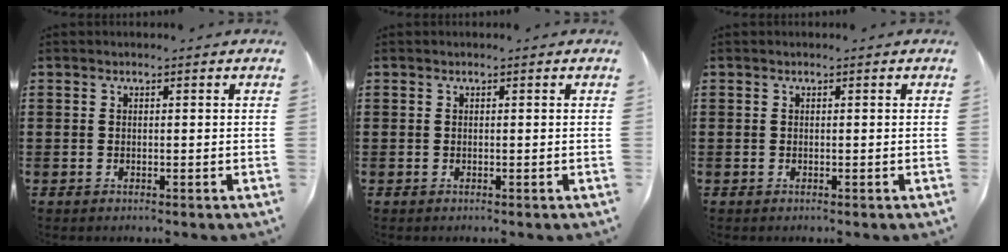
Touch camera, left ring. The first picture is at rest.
{"total": 0.0}
{"total": 0.0}